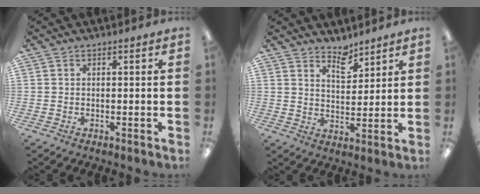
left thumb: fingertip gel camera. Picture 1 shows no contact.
{"total": 6.0, "force": [5.1, 2.4, 2.0], "torque": [-0.012, -0.038, 0.088]}